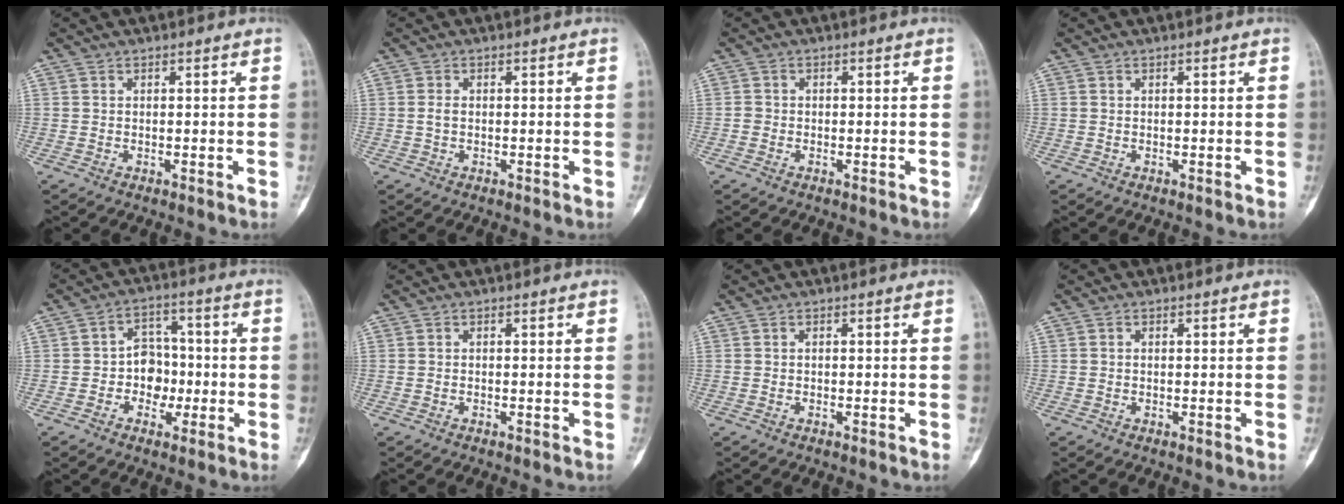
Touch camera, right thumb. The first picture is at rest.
{"total": 1.1, "force": [-0.1, 0.7, 0.8], "torque": [-0.011, -0.002, -0.003]}
{"total": 1.0, "force": [-0.5, 0.8, 0.2], "torque": [0.002, 0.004, -0.012]}
{"total": 0.0}
{"total": 7.3, "force": [-1.5, 6.0, 4.0], "torque": [-0.015, 0.027, -0.033]}
{"total": 0.0}
{"total": 0.0}
{"total": 0.0}